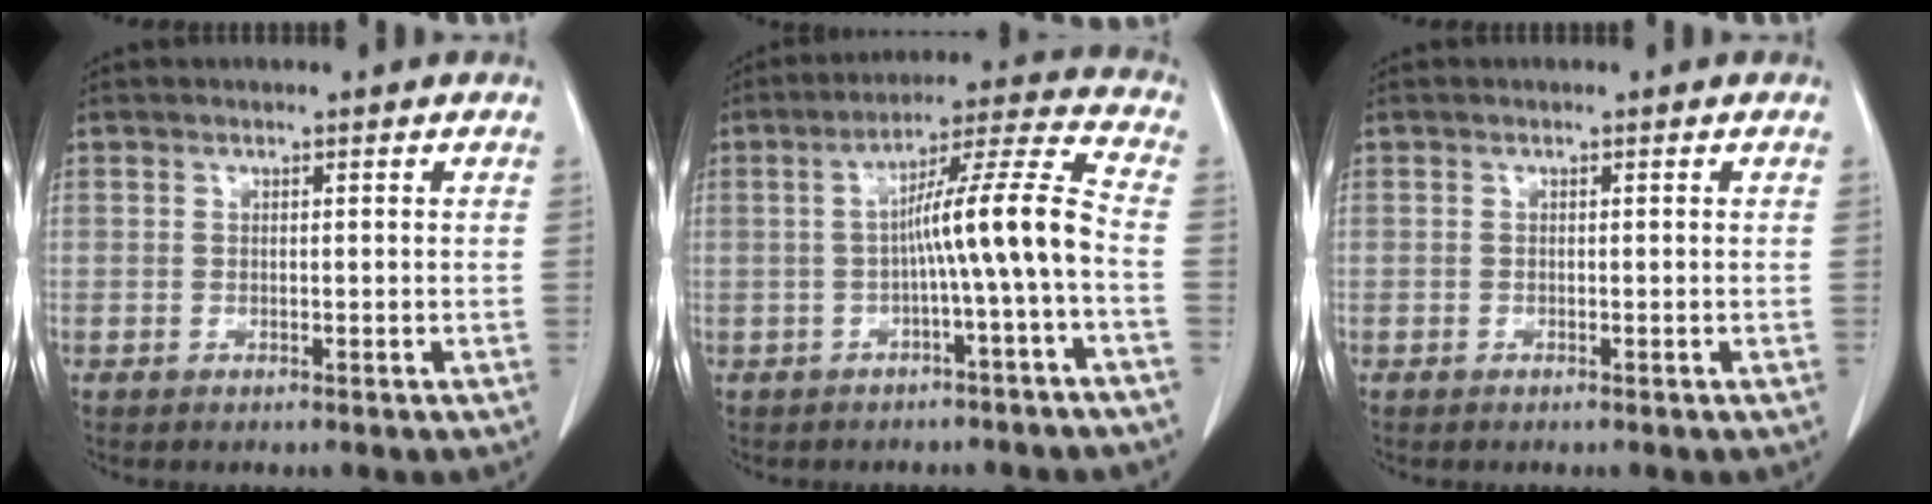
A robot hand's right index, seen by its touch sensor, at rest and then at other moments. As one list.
[{"total": 9.8, "force": [-1.9, -1.2, 9.5], "torque": [-0.153, 0.026, -0.031]}, {"total": 0.0}]